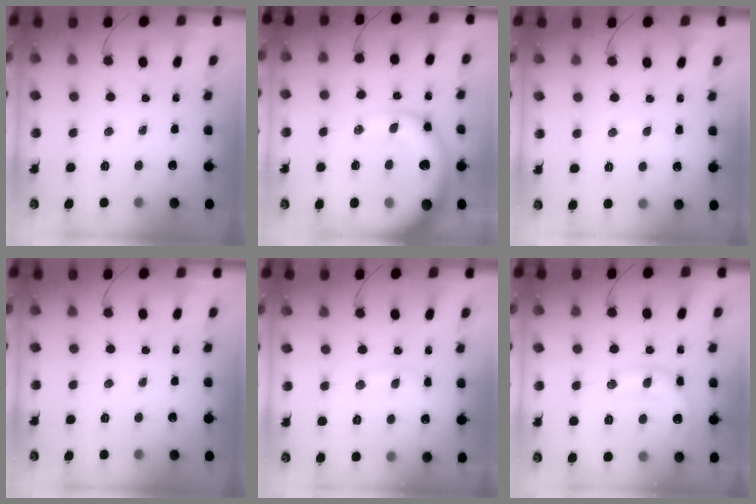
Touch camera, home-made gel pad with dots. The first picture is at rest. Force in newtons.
{"total": 18.7, "press": 18.2, "slide": 4.3}
{"total": 4.0, "press": 3.9, "slide": 0.8}
{"total": 0.0}
{"total": 8.4, "press": 8.3, "slide": 0.7}
{"total": 11.6, "press": 11.6, "slide": 0.6}